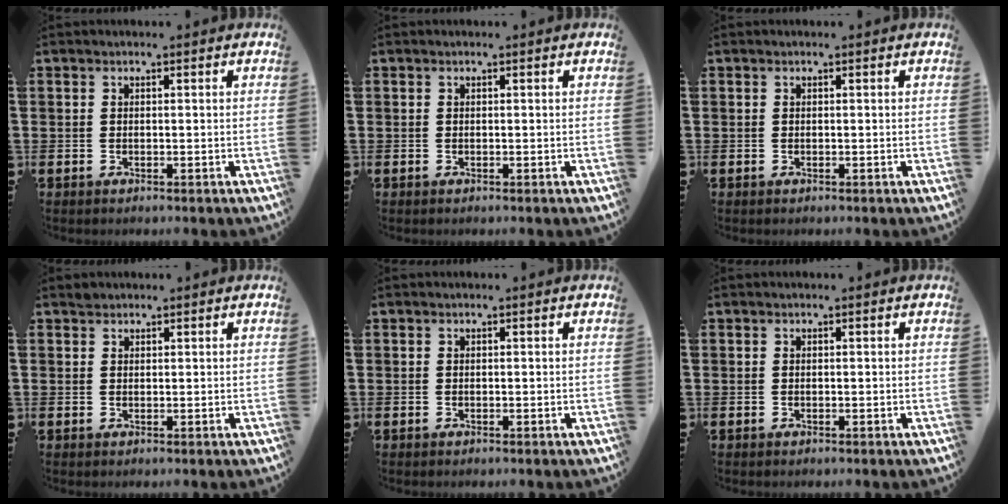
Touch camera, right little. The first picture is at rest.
{"total": 0.0}
{"total": 0.0}
{"total": 0.9, "force": [0.8, 0.3, 0.0], "torque": [0.008, 0.000, 0.014]}
{"total": 0.0}
{"total": 0.0}